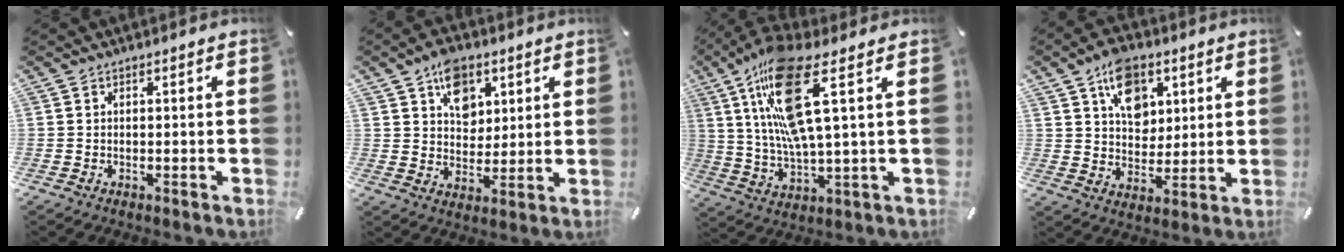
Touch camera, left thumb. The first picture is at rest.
{"total": 9.5, "force": [4.4, 7.2, 4.4], "torque": [-0.060, -0.010, 0.078]}
{"total": 18.0, "force": [7.2, 4.5, 15.8], "torque": [-0.330, -0.020, 0.111]}
{"total": 11.2, "force": [5.2, 8.2, 5.6], "torque": [-0.084, -0.010, 0.095]}